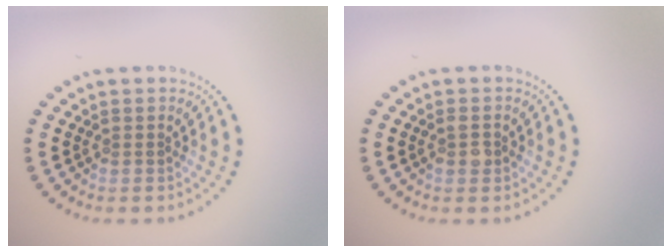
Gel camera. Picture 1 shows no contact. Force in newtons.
{"total": 1.2, "press": 1.2, "slide": 0.3}